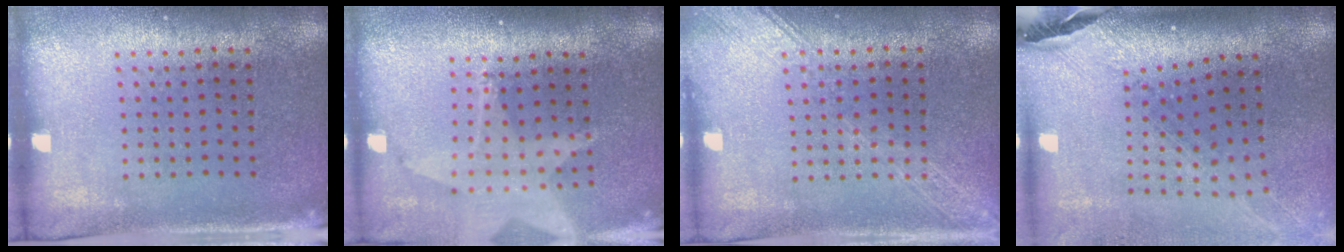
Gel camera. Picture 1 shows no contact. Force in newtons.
{"total": 2.0, "press": 1.5, "slide": 1.2}
{"total": 1.7, "press": 1.7, "slide": 0.2}
{"total": 1.8, "press": 1.5, "slide": 0.9}